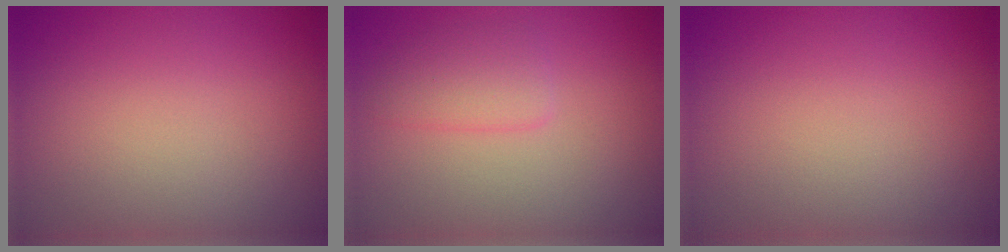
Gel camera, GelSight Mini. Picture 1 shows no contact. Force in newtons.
{"total": 1.9, "press": 1.9, "slide": 0.1}
{"total": 0.0}